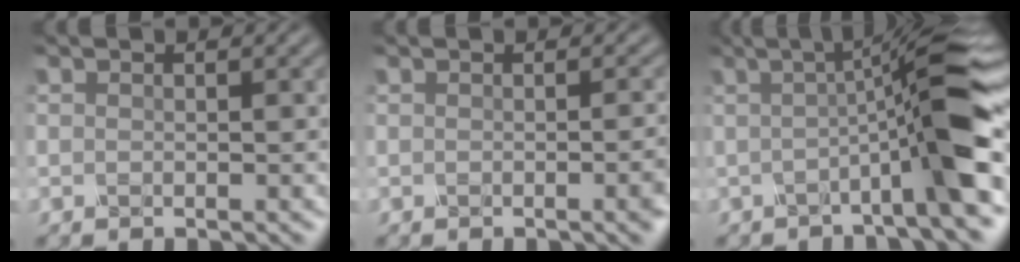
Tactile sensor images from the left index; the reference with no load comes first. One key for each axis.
{"total": 2.0, "fx": -0.4, "fy": 0.5, "fz": 1.9, "tx": -0.015, "ty": 0.003, "tz": -0.005}
{"total": 8.9, "fx": -1.0, "fy": 1.0, "fz": 8.8, "tx": -0.113, "ty": 0.012, "tz": -0.030}